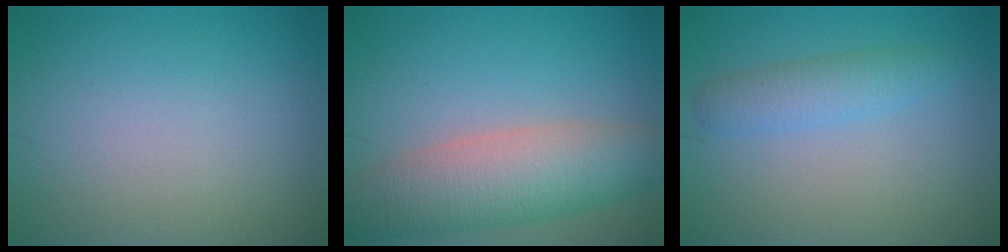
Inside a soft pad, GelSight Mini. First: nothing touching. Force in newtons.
{"total": 7.4, "press": 7.4, "slide": 0.2}
{"total": 2.5, "press": 2.5, "slide": 0.0}